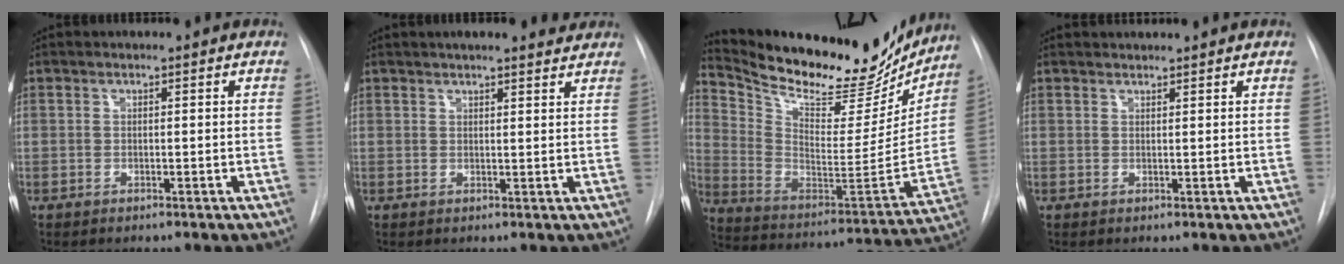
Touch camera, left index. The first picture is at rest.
{"total": 8.0, "force": [7.2, 1.6, 3.2], "torque": [-0.042, 0.012, 0.082]}
{"total": 25.7, "force": [22.7, 7.1, 9.8], "torque": [-0.172, -0.046, 0.336]}
{"total": 1.5, "force": [1.4, -0.2, -0.1], "torque": [-0.001, 0.013, 0.031]}